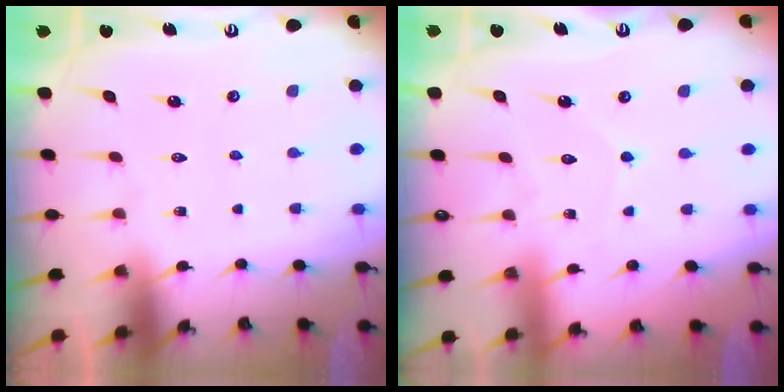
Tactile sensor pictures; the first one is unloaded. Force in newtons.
{"total": 3.0, "press": 3.0, "slide": 0.3}